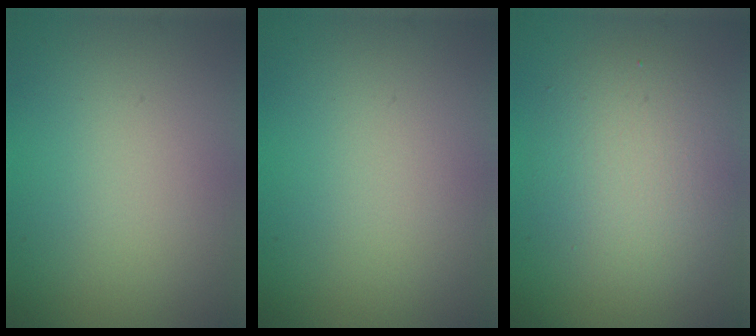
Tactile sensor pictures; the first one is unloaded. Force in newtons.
{"total": 0.0}
{"total": 4.8, "press": 4.8, "slide": 0.2}